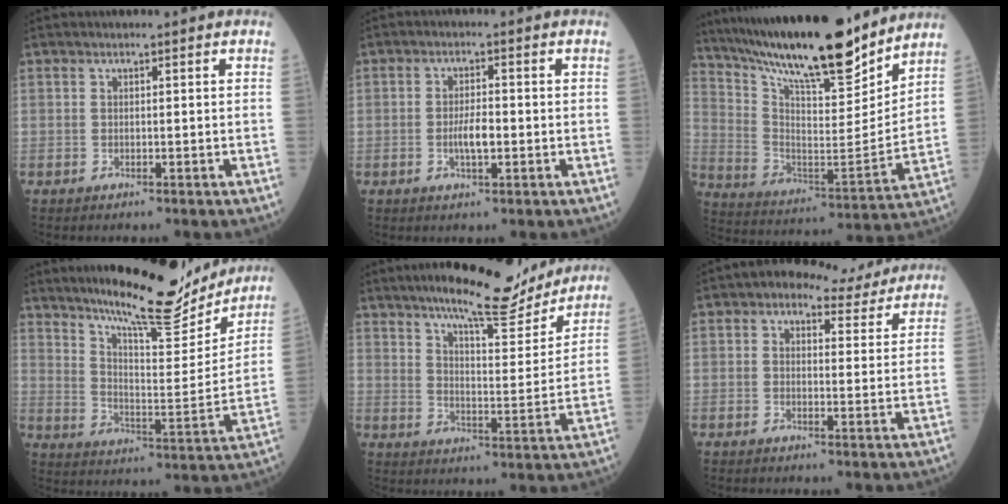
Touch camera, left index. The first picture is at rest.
{"total": 3.4, "force": [-0.7, 0.9, 3.2], "torque": [-0.064, 0.000, -0.012]}
{"total": 23.0, "force": [19.5, 3.1, 11.9], "torque": [-0.220, -0.015, 0.322]}
{"total": 18.0, "force": [16.0, 2.4, 8.1], "torque": [-0.130, -0.024, 0.237]}
{"total": 14.4, "force": [12.6, 2.2, 6.7], "torque": [-0.101, -0.011, 0.181]}
{"total": 6.8, "force": [5.4, 3.2, 2.6], "torque": [-0.032, 0.022, 0.064]}